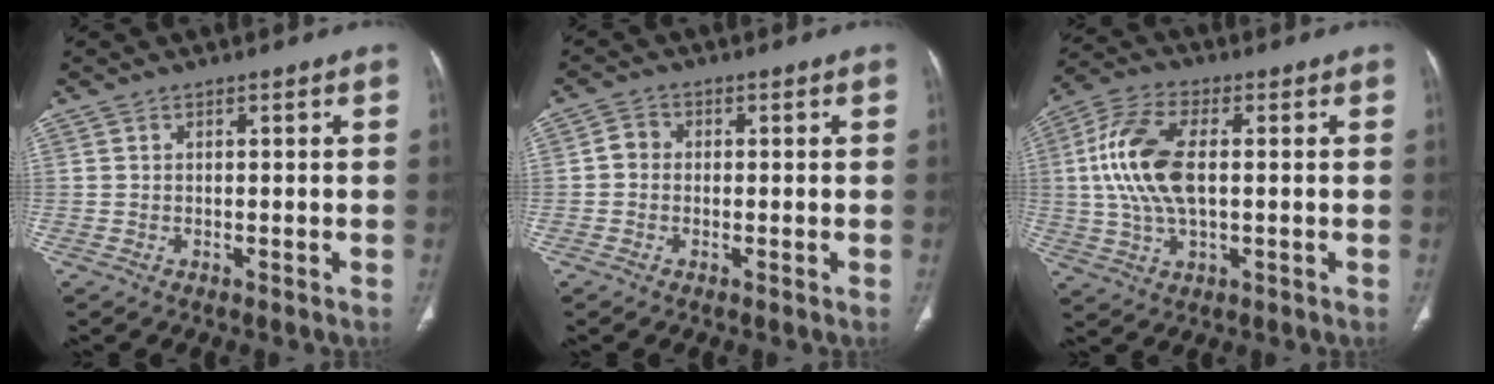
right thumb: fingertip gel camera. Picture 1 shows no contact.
{"total": 2.4, "force": [-0.3, 2.1, 1.2], "torque": [-0.013, 0.006, -0.014]}
{"total": 13.5, "force": [1.1, 6.8, 11.6], "torque": [-0.248, 0.015, 0.020]}